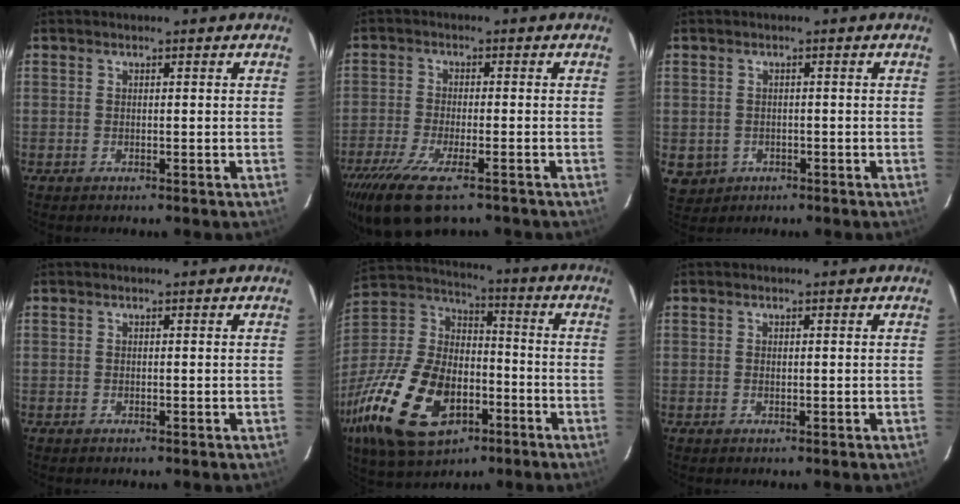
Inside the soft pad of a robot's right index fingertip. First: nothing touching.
{"total": 12.8, "force": [-8.9, 3.6, 8.4], "torque": [-0.194, -0.046, -0.162]}
{"total": 4.8, "force": [-1.1, 4.5, 1.2], "torque": [-0.033, 0.002, -0.003]}
{"total": 0.0}
{"total": 27.7, "force": [-11.7, 16.2, 19.1], "torque": [-0.419, -0.016, -0.188]}
{"total": 0.6, "force": [0.1, 0.4, 0.4], "torque": [-0.007, 0.001, 0.001]}